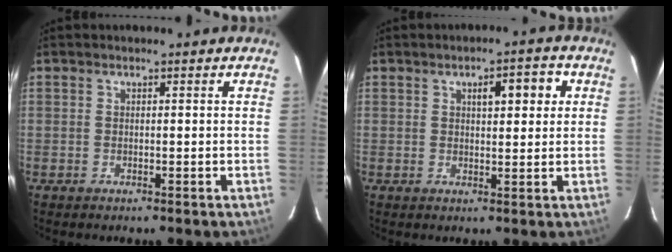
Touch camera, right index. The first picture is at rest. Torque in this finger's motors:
{"motor_torque": [0.15, 0.05, 0.08, 0.04]}